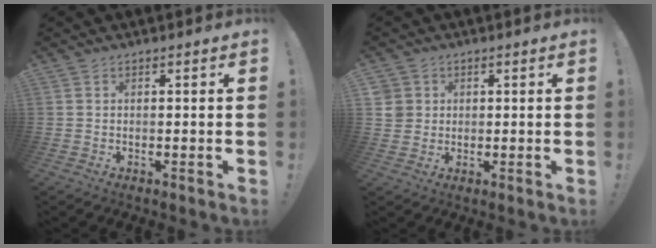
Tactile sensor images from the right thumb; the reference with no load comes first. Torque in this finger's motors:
{"motor_torque": [0.15, 0.68, 0.37, 0.27, 0.02]}